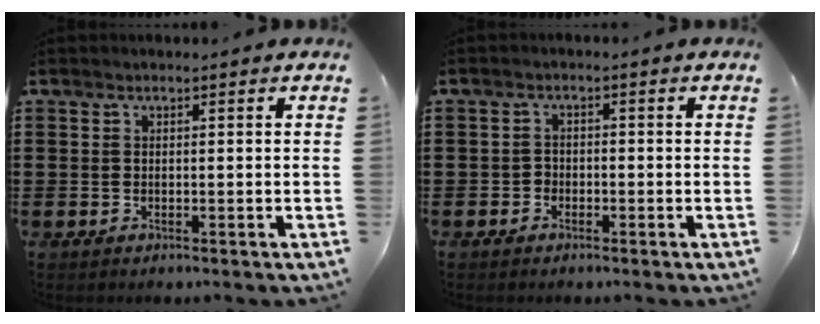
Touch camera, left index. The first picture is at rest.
{"total": 1.2, "force": [-1.0, 0.7, 0.2], "torque": [-0.009, 0.002, -0.022]}